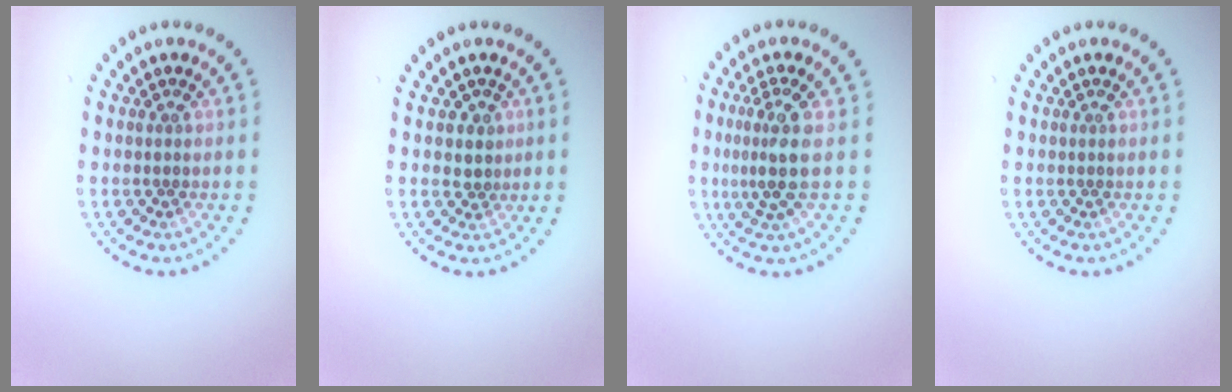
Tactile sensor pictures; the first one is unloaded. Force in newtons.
{"total": 1.3, "press": 0.9, "slide": 0.9}
{"total": 3.3, "press": 2.5, "slide": 2.1}
{"total": 0.0}